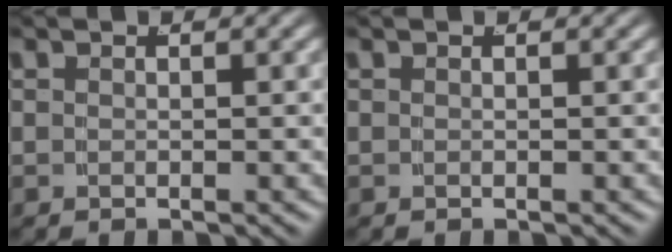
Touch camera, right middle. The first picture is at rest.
{"total": 0.0}